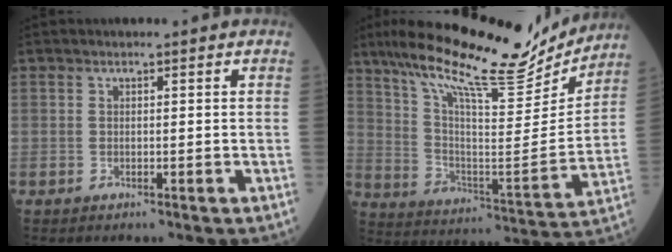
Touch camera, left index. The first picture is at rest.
{"total": 22.9, "force": [19.1, 3.8, 12.0], "torque": [-0.213, -0.003, 0.297]}